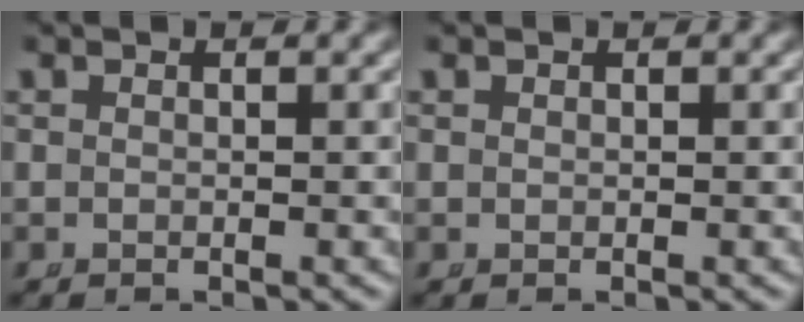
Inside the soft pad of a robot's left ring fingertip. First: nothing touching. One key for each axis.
{"total": 0.0}